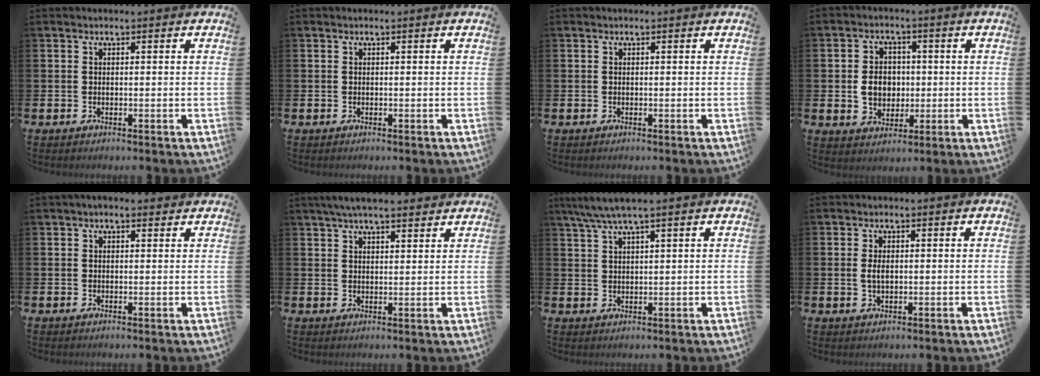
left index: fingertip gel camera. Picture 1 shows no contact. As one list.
[{"total": 0.0}, {"total": 0.0}, {"total": 5.0, "force": [0.0, 4.3, 2.6], "torque": [-0.039, 0.006, -0.009]}, {"total": 1.1, "force": [0.8, 0.5, 0.5], "torque": [-0.008, 0.007, 0.012]}, {"total": 4.8, "force": [4.3, 0.9, 2.0], "torque": [-0.046, -0.008, 0.078]}, {"total": 4.0, "force": [3.1, 0.0, 2.6], "torque": [-0.060, -0.003, 0.057]}, {"total": 1.7, "force": [0.1, 0.9, 1.4], "torque": [-0.023, 0.004, -0.001]}]